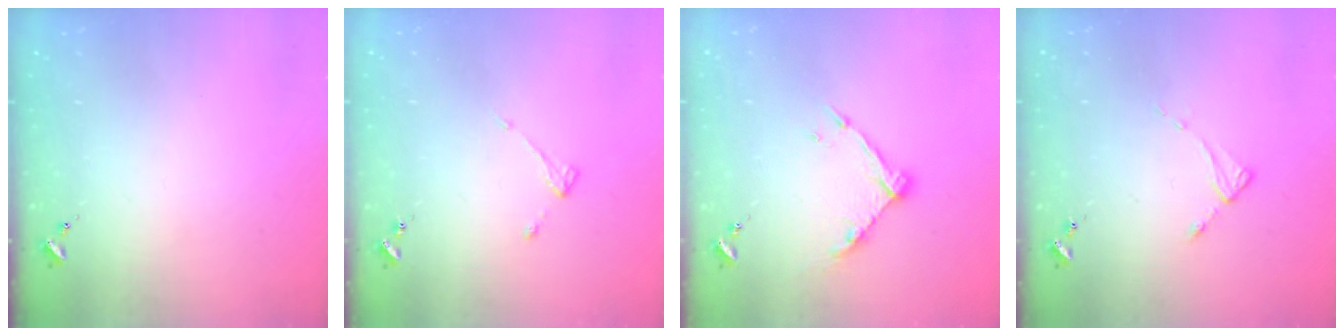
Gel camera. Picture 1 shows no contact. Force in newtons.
{"total": 2.9, "press": 2.9, "slide": 0.5}
{"total": 10.4, "press": 10.4, "slide": 0.8}
{"total": 2.6, "press": 2.6, "slide": 0.4}